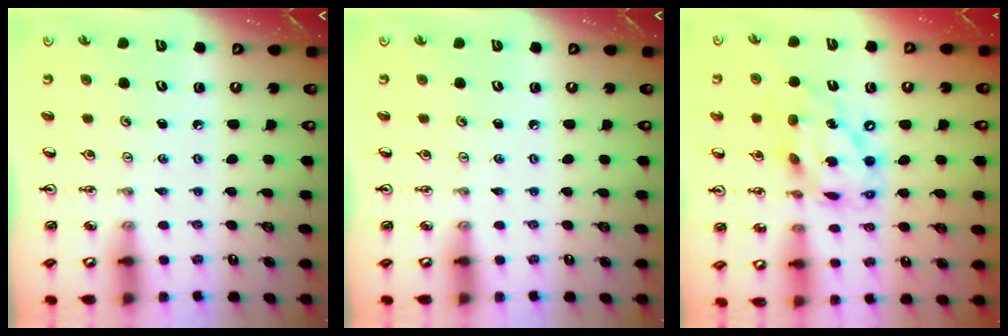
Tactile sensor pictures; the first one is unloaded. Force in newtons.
{"total": 0.0}
{"total": 16.1, "press": 16.0, "slide": 1.4}